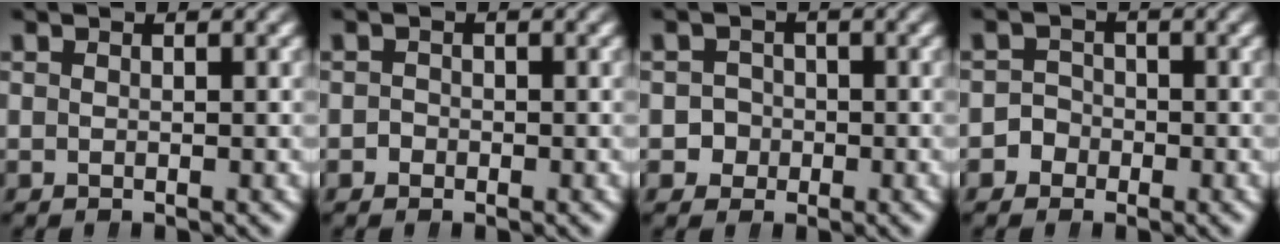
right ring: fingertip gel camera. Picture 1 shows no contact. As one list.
[{"total": 0.7, "force": [-0.5, 0.4, -0.3], "torque": [-0.001, -0.012, -0.007]}, {"total": 4.2, "force": [-0.7, 4.1, 0.5], "torque": [-0.032, -0.009, -0.021]}, {"total": 2.9, "force": [-1.0, 2.7, 0.3], "torque": [-0.017, -0.006, -0.024]}]